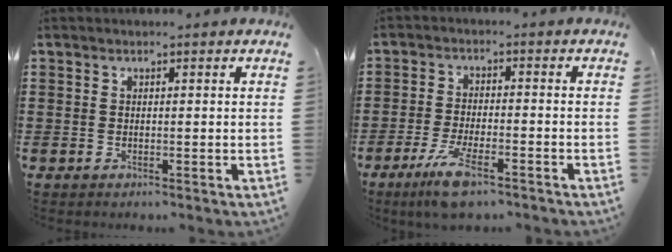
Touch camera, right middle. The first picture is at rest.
{"total": 7.5, "force": [-4.6, 1.9, 5.7], "torque": [-0.129, -0.006, -0.087]}